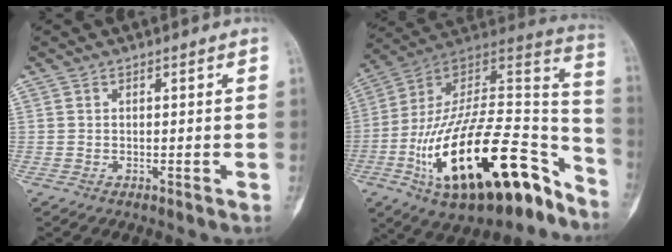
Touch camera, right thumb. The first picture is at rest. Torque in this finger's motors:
{"motor_torque": [0.59, 1.00, 2.15, -0.62, 0.36]}